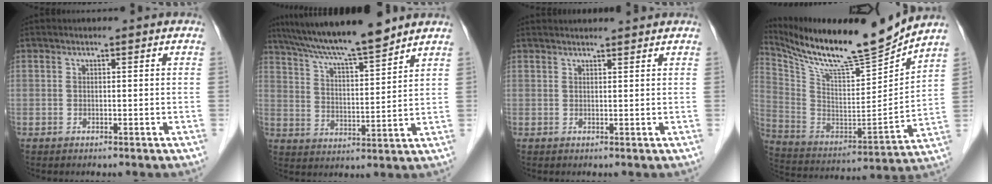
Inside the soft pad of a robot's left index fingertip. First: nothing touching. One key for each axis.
{"total": 13.6, "fx": 11.9, "fy": 0.1, "fz": 6.6, "tx": -0.117, "ty": 0.012, "tz": 0.198}
{"total": 5.4, "fx": 5.2, "fy": 0.2, "fz": 1.3, "tx": -0.015, "ty": 0.028, "tz": 0.061}
{"total": 19.0, "fx": 17.2, "fy": 0.1, "fz": 8.0, "tx": -0.165, "ty": -0.040, "tz": 0.297}